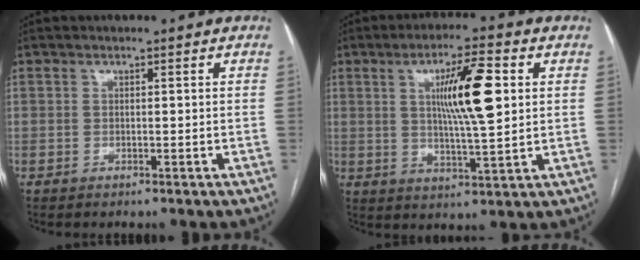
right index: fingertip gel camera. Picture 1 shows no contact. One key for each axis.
{"total": 11.0, "fx": 2.7, "fy": 1.1, "fz": 10.6, "tx": -0.181, "ty": 0.002, "tz": 0.045}